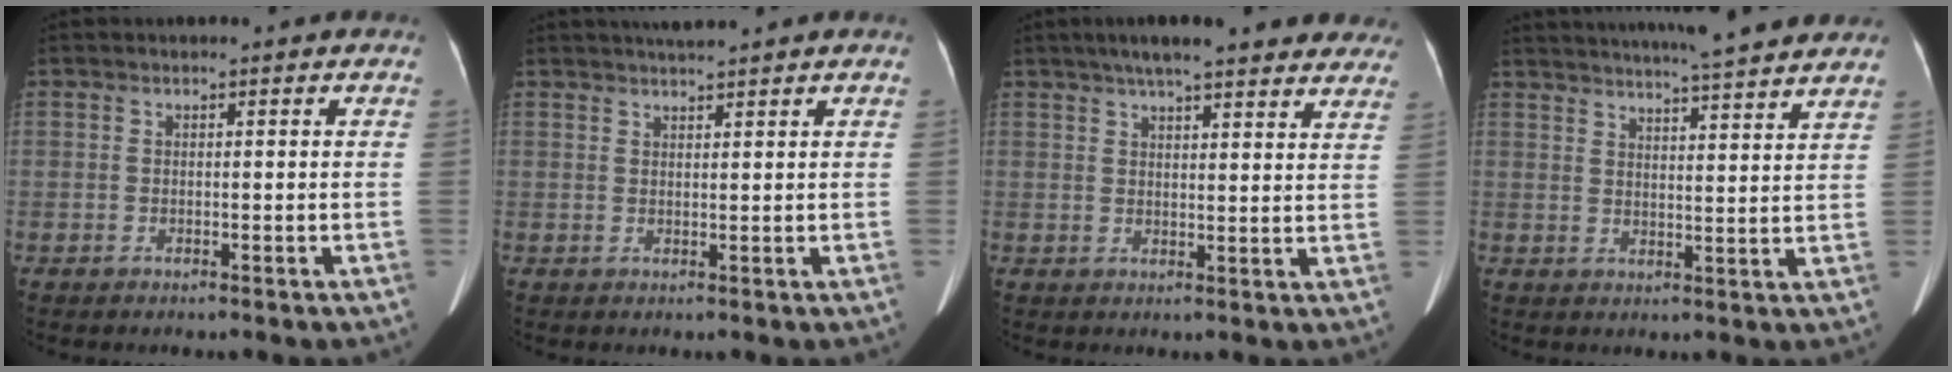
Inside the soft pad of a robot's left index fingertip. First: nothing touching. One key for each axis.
{"total": 3.5, "fx": 3.2, "fy": -0.3, "fz": 1.4, "tx": -0.018, "ty": 0.019, "tz": 0.054}
{"total": 19.4, "fx": 16.1, "fy": 3.6, "fz": 10.1, "tx": -0.135, "ty": 0.038, "tz": 0.195}
{"total": 18.7, "fx": 16.9, "fy": 0.5, "fz": 7.9, "tx": -0.127, "ty": 0.008, "tz": 0.223}